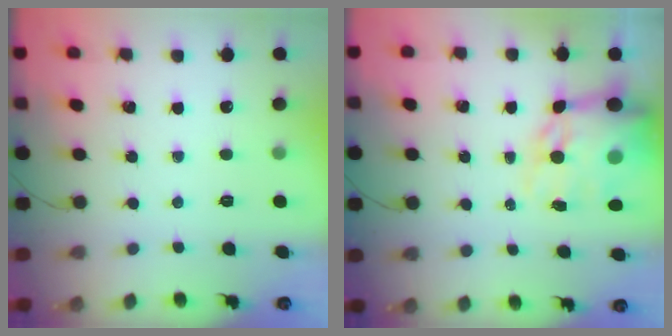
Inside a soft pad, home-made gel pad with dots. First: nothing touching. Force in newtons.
{"total": 17.6, "press": 17.1, "slide": 4.4}